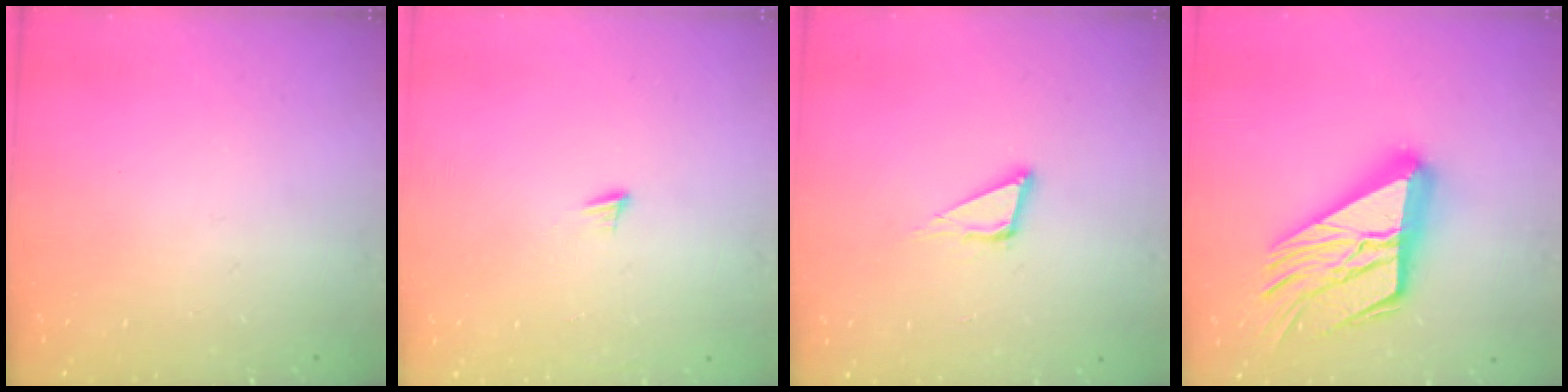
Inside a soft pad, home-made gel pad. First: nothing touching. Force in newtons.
{"total": 5.2, "press": 5.2, "slide": 0.3}
{"total": 6.4, "press": 6.4, "slide": 0.4}
{"total": 21.7, "press": 21.6, "slide": 2.2}